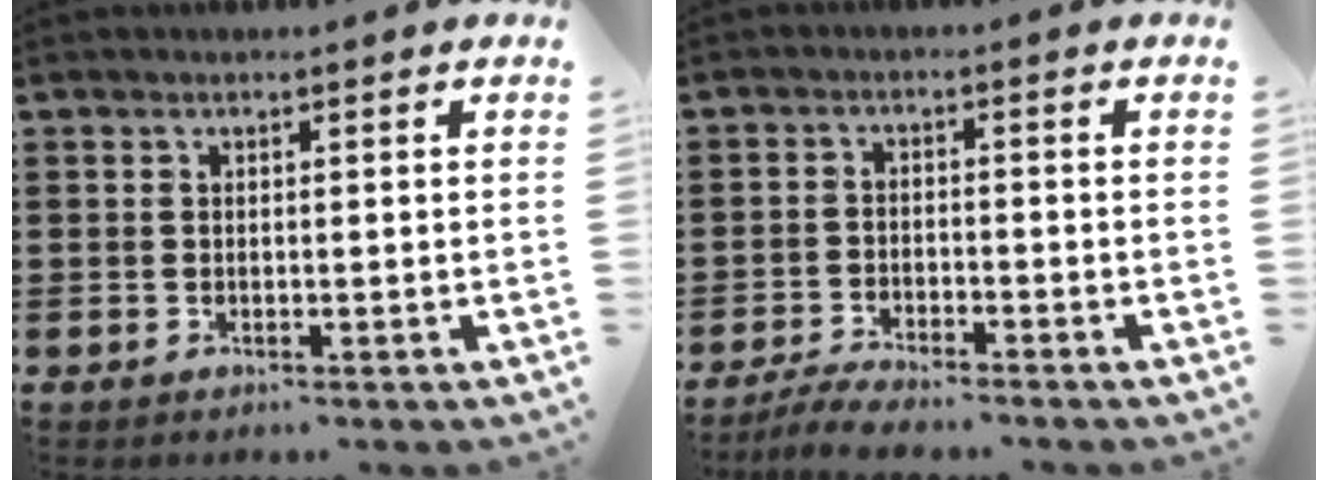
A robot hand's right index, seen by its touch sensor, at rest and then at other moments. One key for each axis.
{"total": 3.4, "fx": -3.4, "fy": 0.0, "fz": 0.5, "tx": -0.011, "ty": 0.003, "tz": -0.070}